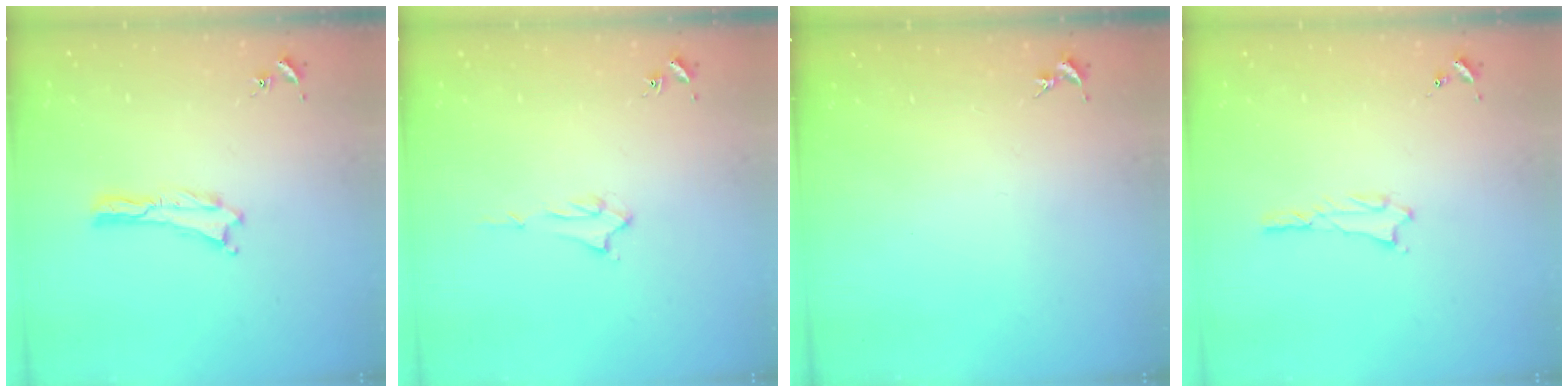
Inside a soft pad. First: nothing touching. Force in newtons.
{"total": 1.4, "press": 1.4, "slide": 0.2}
{"total": 0.0}
{"total": 0.9, "press": 0.9, "slide": 0.2}